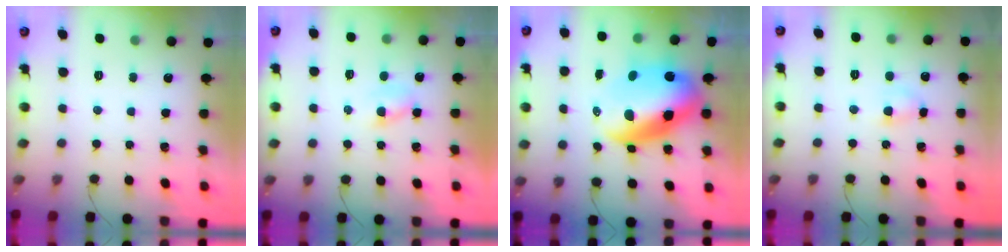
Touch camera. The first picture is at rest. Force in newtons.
{"total": 1.6, "press": 1.4, "slide": 0.8}
{"total": 16.2, "press": 15.9, "slide": 3.1}
{"total": 4.0, "press": 3.8, "slide": 1.4}